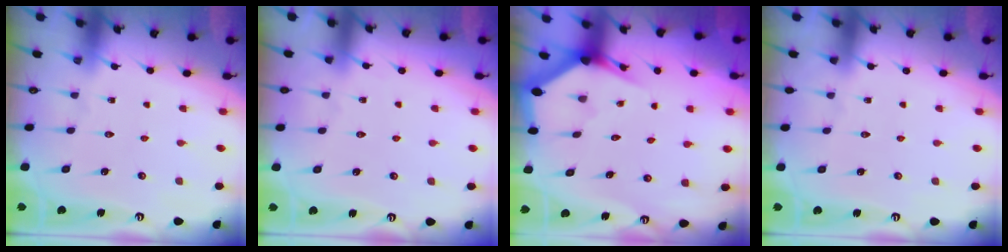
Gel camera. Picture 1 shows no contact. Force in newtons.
{"total": 2.2, "press": 2.2, "slide": 0.3}
{"total": 3.0, "press": 3.0, "slide": 0.1}
{"total": 0.0}